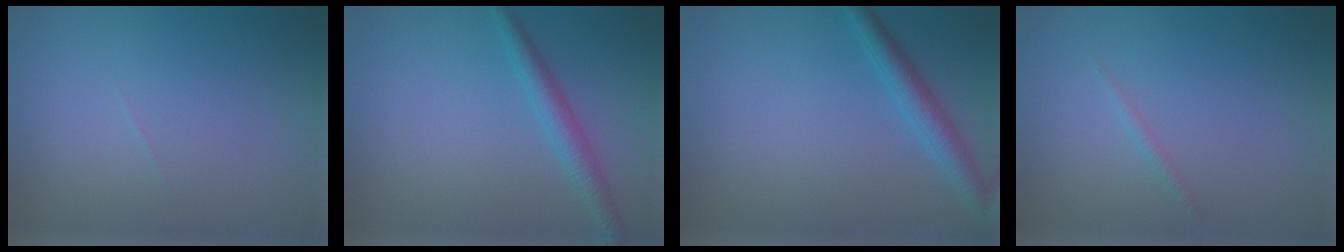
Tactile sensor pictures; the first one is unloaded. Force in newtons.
{"total": 2.3, "press": 2.3, "slide": 0.1}
{"total": 2.7, "press": 2.7, "slide": 0.1}
{"total": 0.6, "press": 0.6, "slide": 0.0}